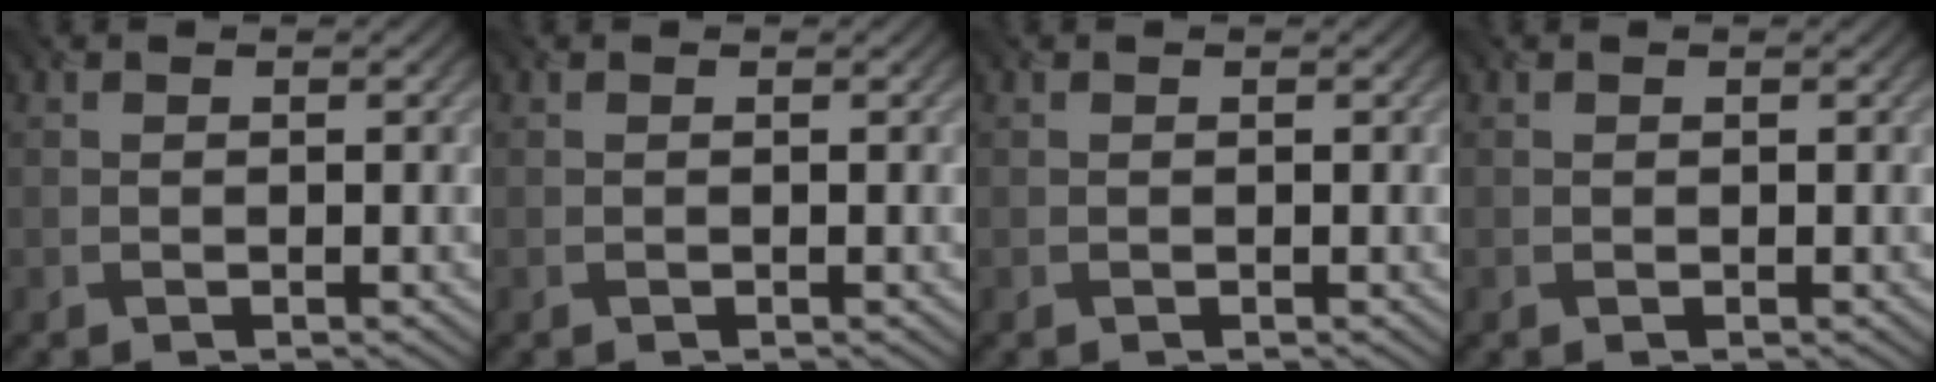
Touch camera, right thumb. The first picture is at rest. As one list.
[{"total": 0.0}, {"total": 0.0}, {"total": 0.0}]